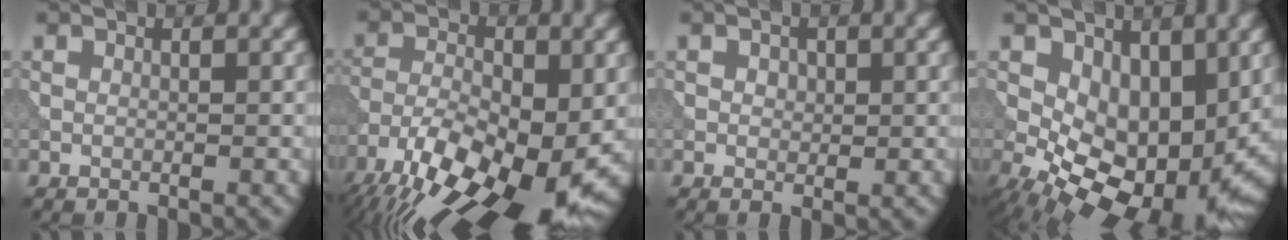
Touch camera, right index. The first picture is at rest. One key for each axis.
{"total": 15.6, "fx": -8.4, "fy": 6.8, "fz": 11.2, "tx": -0.210, "ty": -0.021, "tz": -0.132}
{"total": 1.2, "fx": 0.3, "fy": 0.9, "fz": 0.8, "tx": -0.013, "ty": -0.003, "tz": 0.004}
{"total": 10.3, "fx": -0.4, "fy": 6.2, "fz": 8.1, "tx": -0.133, "ty": -0.031, "tz": 0.000}